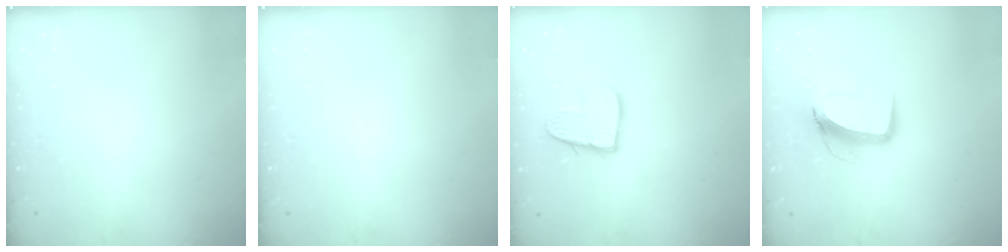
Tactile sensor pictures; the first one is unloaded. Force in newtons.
{"total": 0.0}
{"total": 12.6, "press": 12.5, "slide": 1.0}
{"total": 10.9, "press": 10.8, "slide": 1.2}